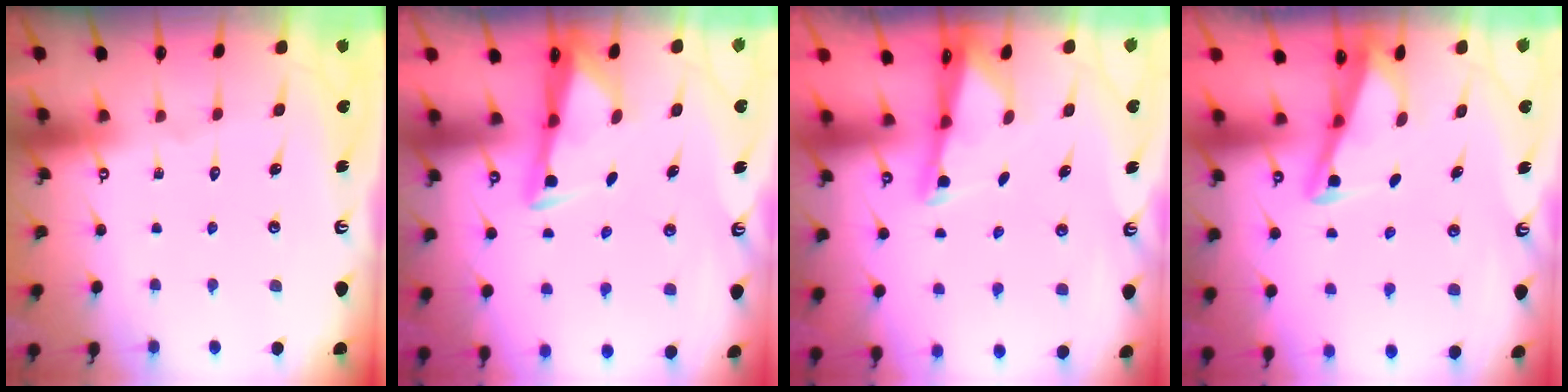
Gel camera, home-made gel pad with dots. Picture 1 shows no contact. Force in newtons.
{"total": 3.2, "press": 3.1, "slide": 0.9}
{"total": 2.1, "press": 2.0, "slide": 0.4}
{"total": 2.8, "press": 2.8, "slide": 0.3}